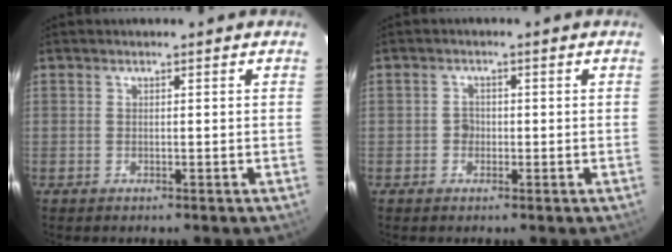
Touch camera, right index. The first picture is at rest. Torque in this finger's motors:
{"motor_torque": [0.04, 0.00, 0.01, 0.03]}